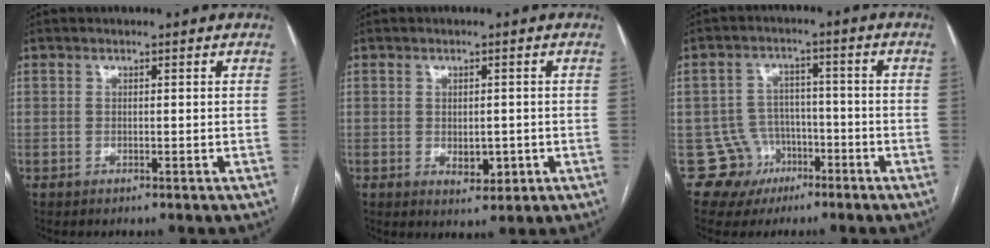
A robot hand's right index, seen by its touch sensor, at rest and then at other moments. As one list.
[{"total": 3.4, "force": [-0.7, 2.0, 2.7], "torque": [-0.035, -0.004, 0.000]}, {"total": 6.7, "force": [-3.1, 5.9, -0.5], "torque": [0.019, 0.019, -0.045]}]